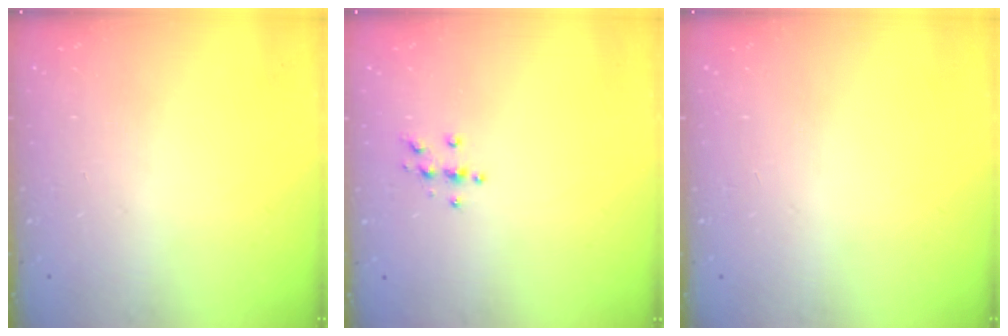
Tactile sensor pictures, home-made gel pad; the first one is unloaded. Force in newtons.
{"total": 3.6, "press": 3.6, "slide": 0.4}
{"total": 0.0}